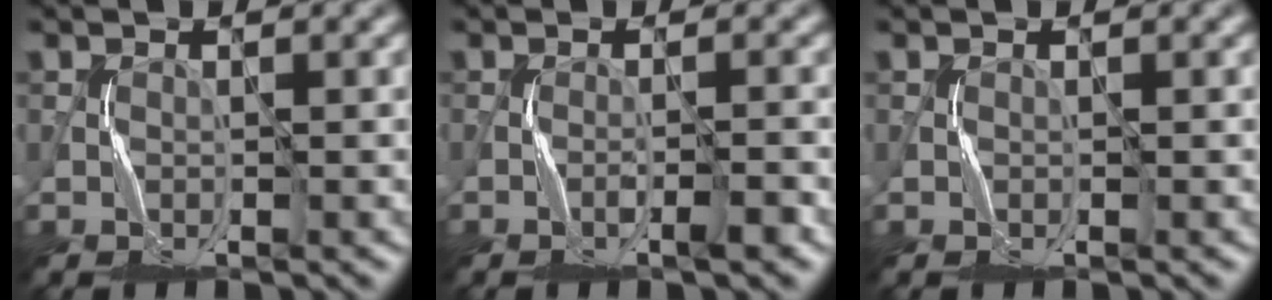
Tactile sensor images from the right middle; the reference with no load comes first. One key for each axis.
{"total": 2.0, "fx": -1.1, "fy": 0.1, "fz": 1.6, "tx": -0.025, "ty": 0.011, "tz": -0.022}
{"total": 0.0}